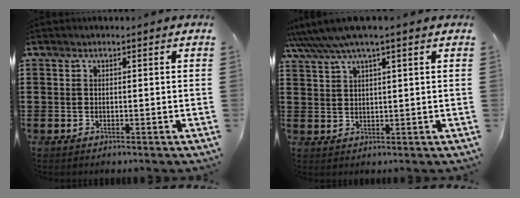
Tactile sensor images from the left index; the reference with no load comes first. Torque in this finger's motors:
{"motor_torque": [1.11, -0.50, 1.05, 0.21]}